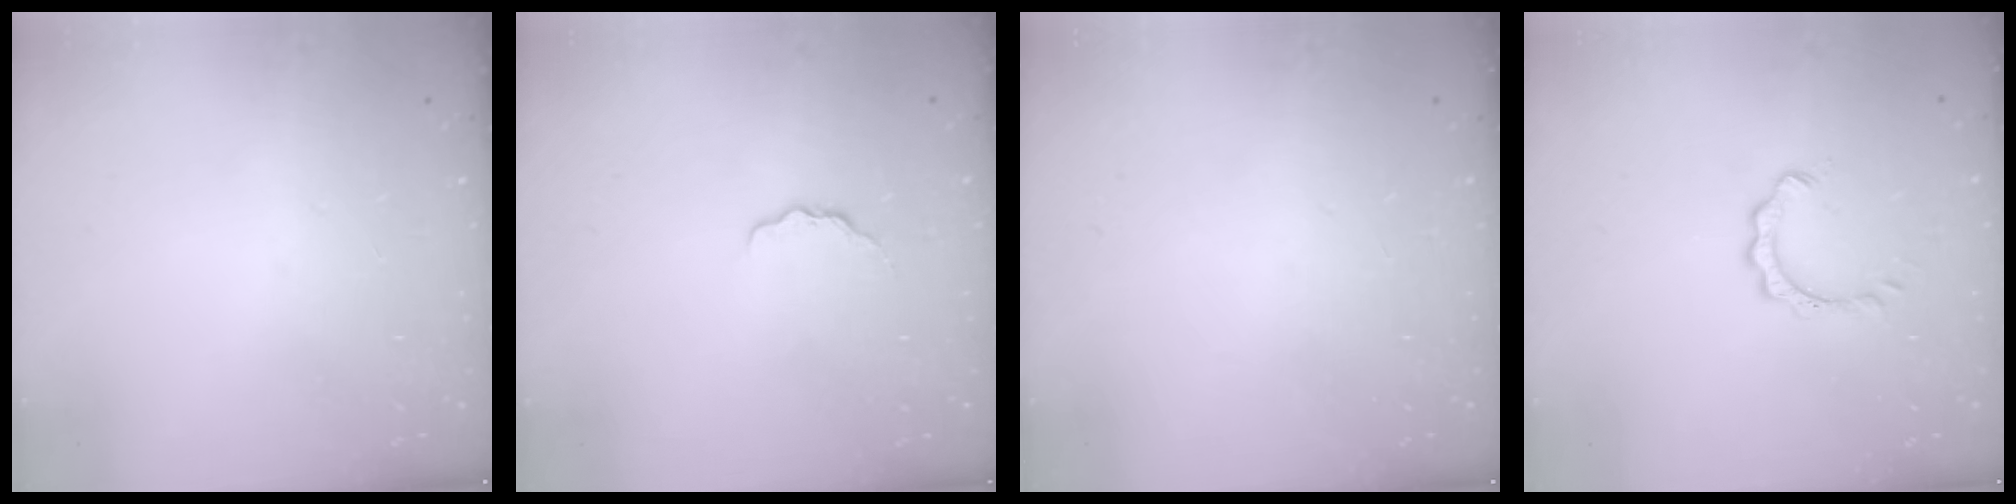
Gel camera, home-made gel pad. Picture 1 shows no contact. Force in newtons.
{"total": 4.3, "press": 4.2, "slide": 0.4}
{"total": 0.0}
{"total": 4.0, "press": 4.0, "slide": 0.3}